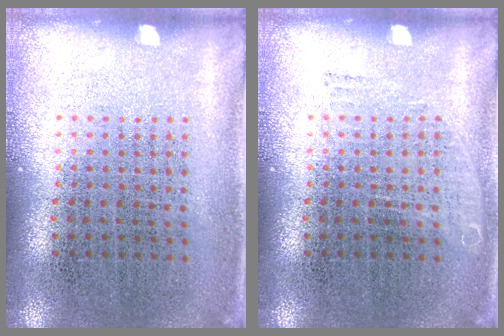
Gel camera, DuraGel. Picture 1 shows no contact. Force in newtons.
{"total": 0.7, "press": 0.7, "slide": 0.2}